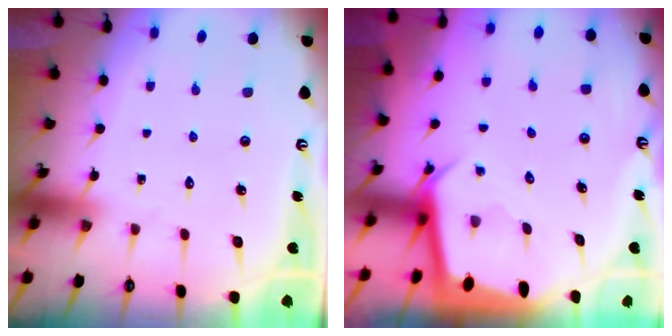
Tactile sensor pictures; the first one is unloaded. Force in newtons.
{"total": 3.5, "press": 3.5, "slide": 0.3}